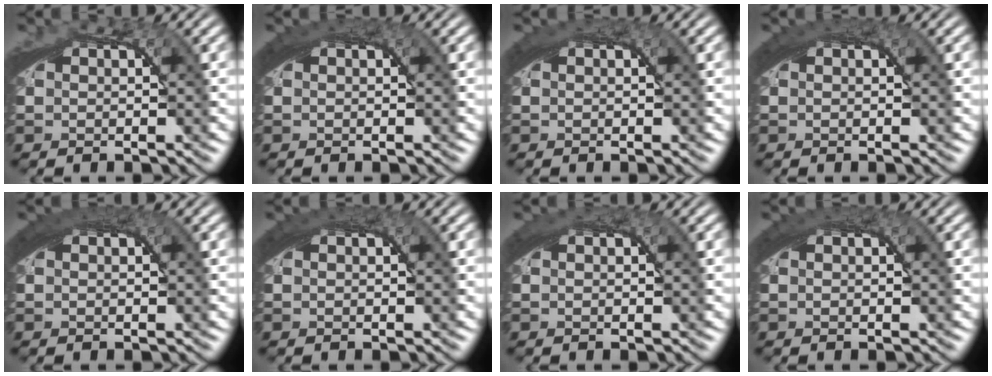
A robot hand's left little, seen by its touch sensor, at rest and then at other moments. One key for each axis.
{"total": 2.6, "fx": 1.3, "fy": 0.7, "fz": 2.2, "tx": -0.026, "ty": 0.012, "tz": 0.016}
{"total": 2.1, "fx": 1.1, "fy": 0.5, "fz": 1.7, "tx": -0.019, "ty": 0.009, "tz": 0.014}
{"total": 2.6, "fx": 1.3, "fy": 0.6, "fz": 2.1, "tx": -0.025, "ty": 0.012, "tz": 0.016}
{"total": 2.9, "fx": 1.4, "fy": 0.8, "fz": 2.4, "tx": -0.026, "ty": 0.014, "tz": 0.016}
{"total": 2.8, "fx": 1.4, "fy": 0.7, "fz": 2.3, "tx": -0.026, "ty": 0.013, "tz": 0.016}
{"total": 1.9, "fx": 1.0, "fy": 0.4, "fz": 1.5, "tx": -0.018, "ty": 0.008, "tz": 0.012}
{"total": 2.5, "fx": 1.3, "fy": 0.6, "fz": 2.0, "tx": -0.022, "ty": 0.012, "tz": 0.016}